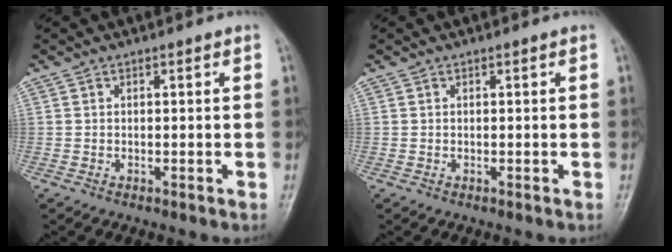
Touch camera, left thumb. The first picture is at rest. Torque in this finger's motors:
{"motor_torque": [0.00, 0.00, -0.09, -0.19, 0.00]}